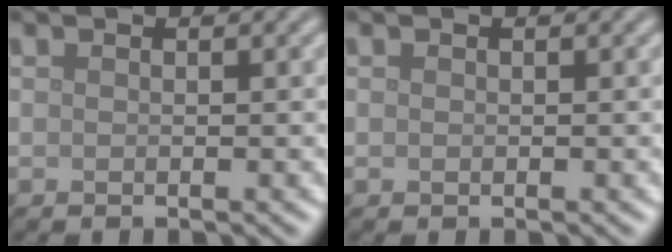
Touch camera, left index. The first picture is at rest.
{"total": 0.0}